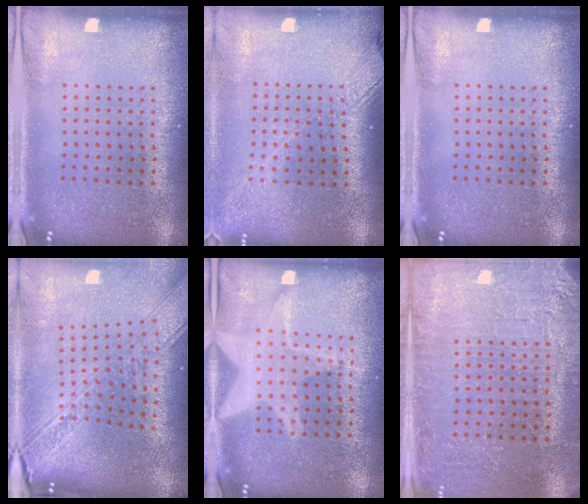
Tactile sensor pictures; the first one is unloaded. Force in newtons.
{"total": 1.8, "press": 1.4, "slide": 1.0}
{"total": 0.0}
{"total": 3.5, "press": 2.7, "slide": 2.3}
{"total": 3.0, "press": 3.0, "slide": 0.4}
{"total": 2.8, "press": 2.8, "slide": 0.4}